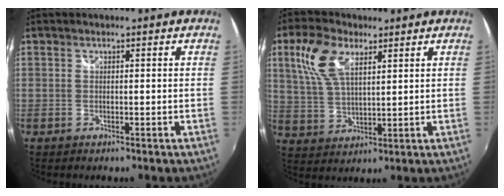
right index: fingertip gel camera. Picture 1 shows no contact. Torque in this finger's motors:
{"motor_torque": [1.07, 0.63, 0.38, 0.10]}